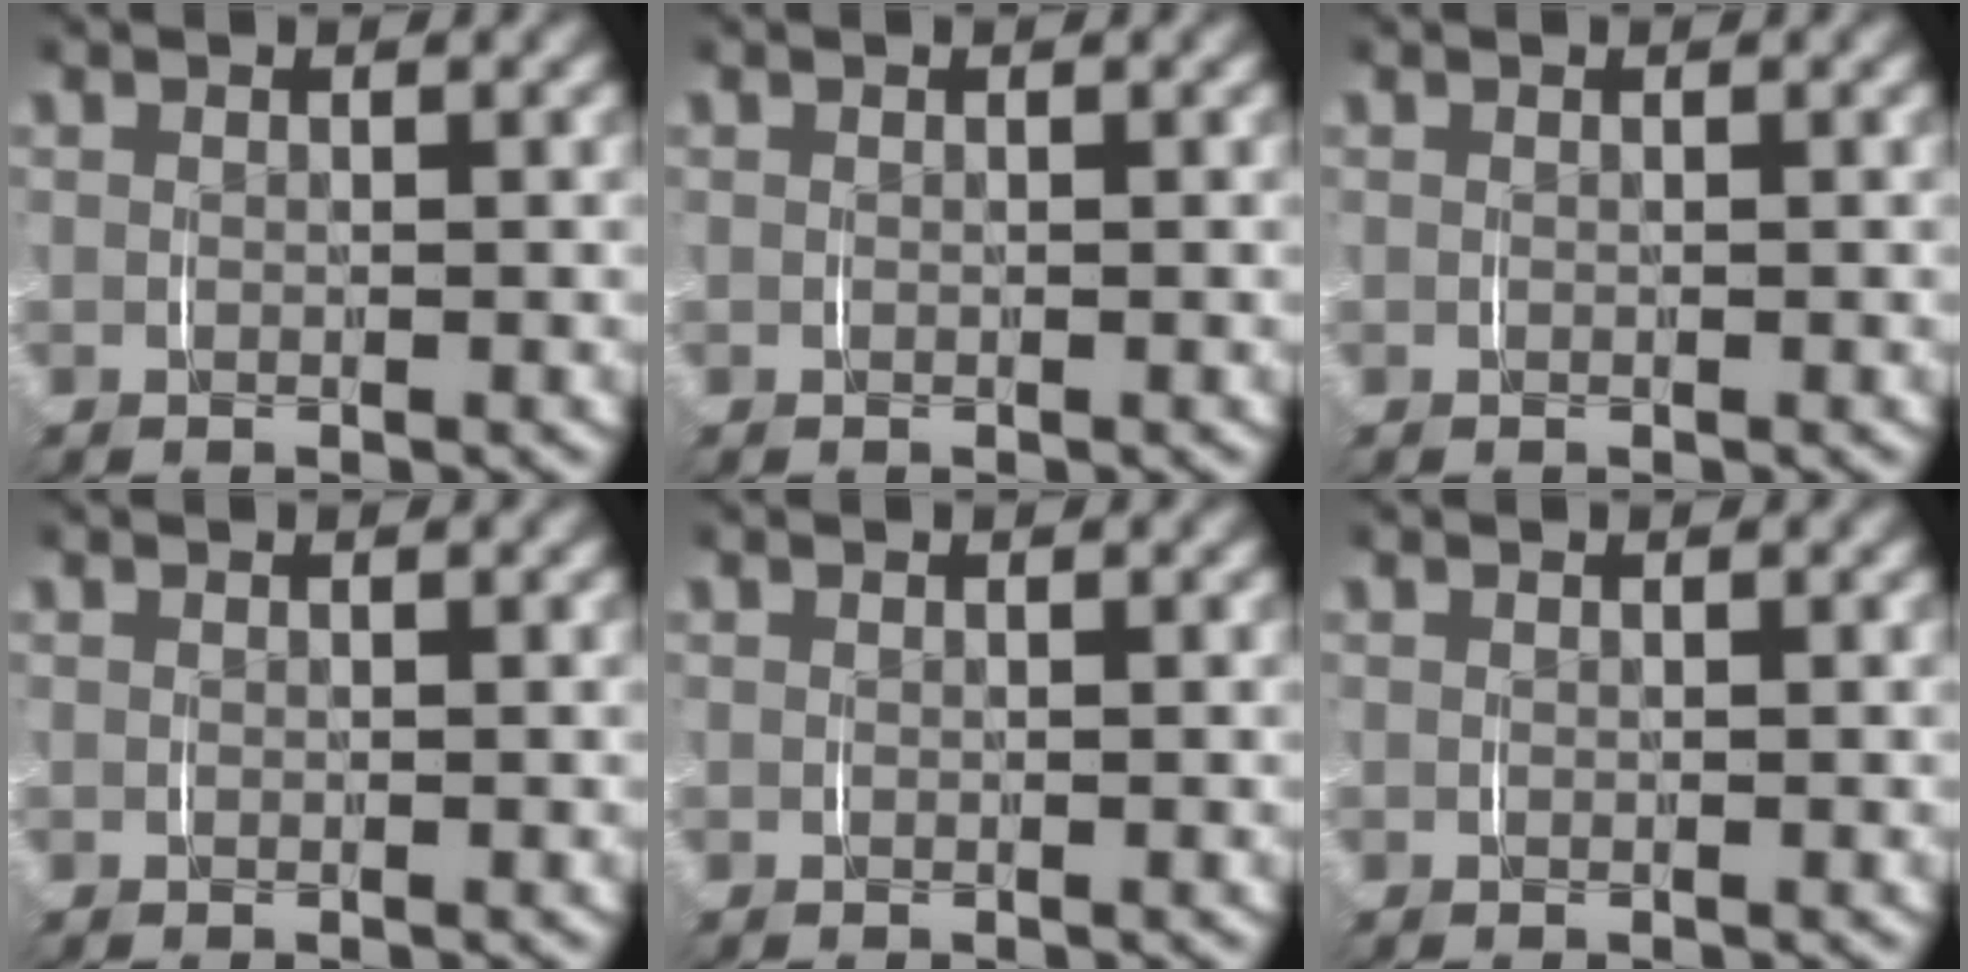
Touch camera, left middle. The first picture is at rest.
{"total": 0.0}
{"total": 0.0}
{"total": 0.0}
{"total": 0.0}
{"total": 0.0}